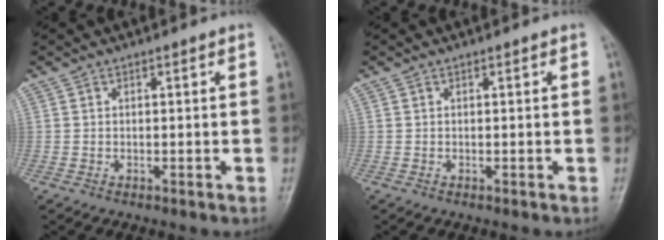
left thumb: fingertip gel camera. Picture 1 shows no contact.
{"total": 0.0}